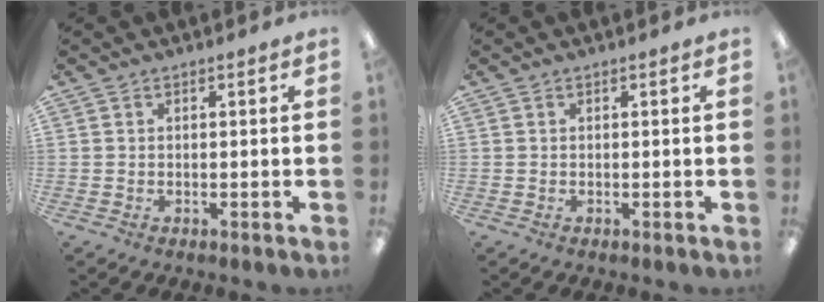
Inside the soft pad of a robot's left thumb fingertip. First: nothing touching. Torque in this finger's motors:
{"motor_torque": [0.00, 0.00, 0.00, 0.00, 0.00]}